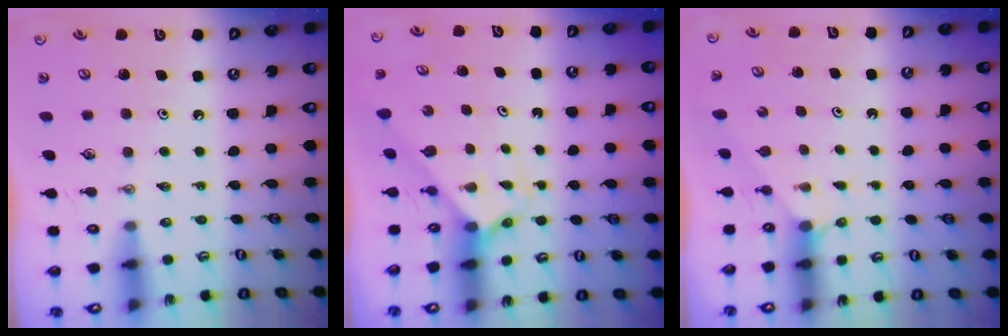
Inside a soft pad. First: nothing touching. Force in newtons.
{"total": 2.4, "press": 2.4, "slide": 0.2}
{"total": 2.5, "press": 2.5, "slide": 0.2}